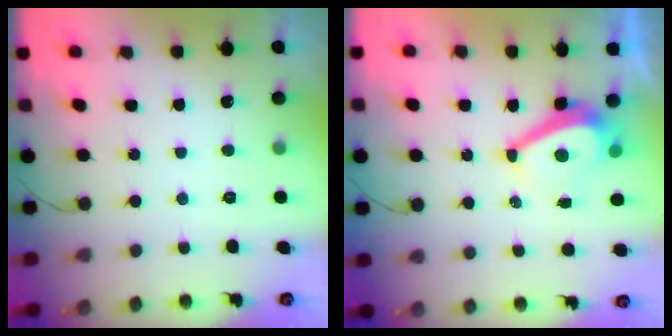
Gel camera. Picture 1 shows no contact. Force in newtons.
{"total": 6.7, "press": 6.6, "slide": 0.9}